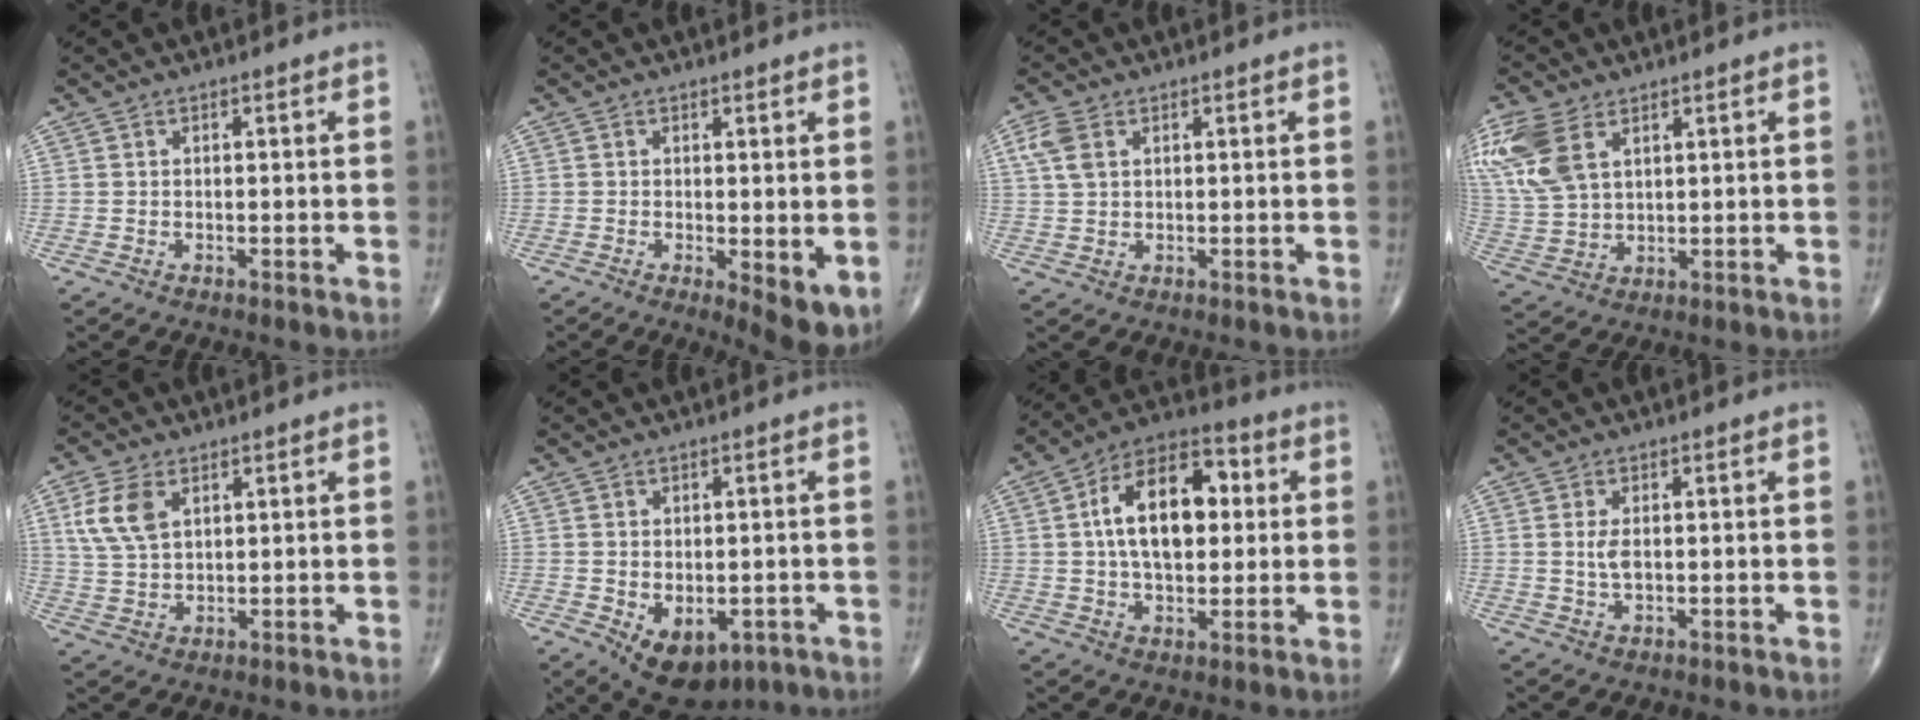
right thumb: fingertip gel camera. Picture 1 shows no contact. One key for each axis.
{"total": 5.9, "fx": -1.0, "fy": 1.9, "fz": 5.5, "tx": -0.077, "ty": -0.018, "tz": -0.012}
{"total": 4.4, "fx": 1.7, "fy": 2.7, "fz": 3.0, "tx": -0.073, "ty": 0.008, "tz": 0.038}
{"total": 12.7, "fx": 5.7, "fy": 7.5, "fz": 8.5, "tx": -0.196, "ty": -0.008, "tz": 0.125}
{"total": 7.9, "fx": 3.1, "fy": 4.6, "fz": 5.6, "tx": -0.113, "ty": -0.004, "tz": 0.065}
{"total": 10.2, "fx": -4.0, "fy": 6.4, "fz": 6.9, "tx": -0.081, "ty": 0.000, "tz": -0.042}
{"total": 16.9, "fx": 2.6, "fy": 9.7, "fz": 13.6, "tx": -0.206, "ty": 0.020, "tz": 0.038}
{"total": 2.9, "fx": 0.3, "fy": 1.4, "fz": 2.5, "tx": -0.052, "ty": -0.005, "tz": 0.008}